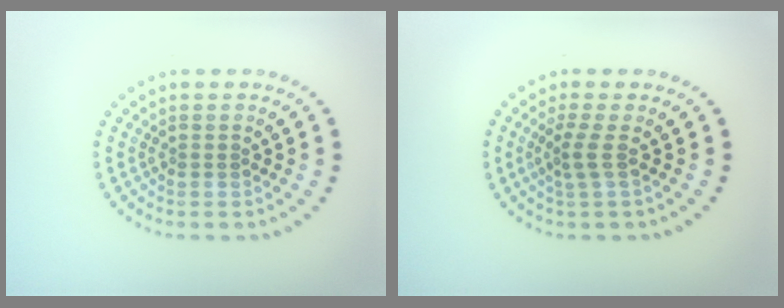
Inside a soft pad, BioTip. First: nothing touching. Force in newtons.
{"total": 1.9, "press": 1.3, "slide": 1.4}